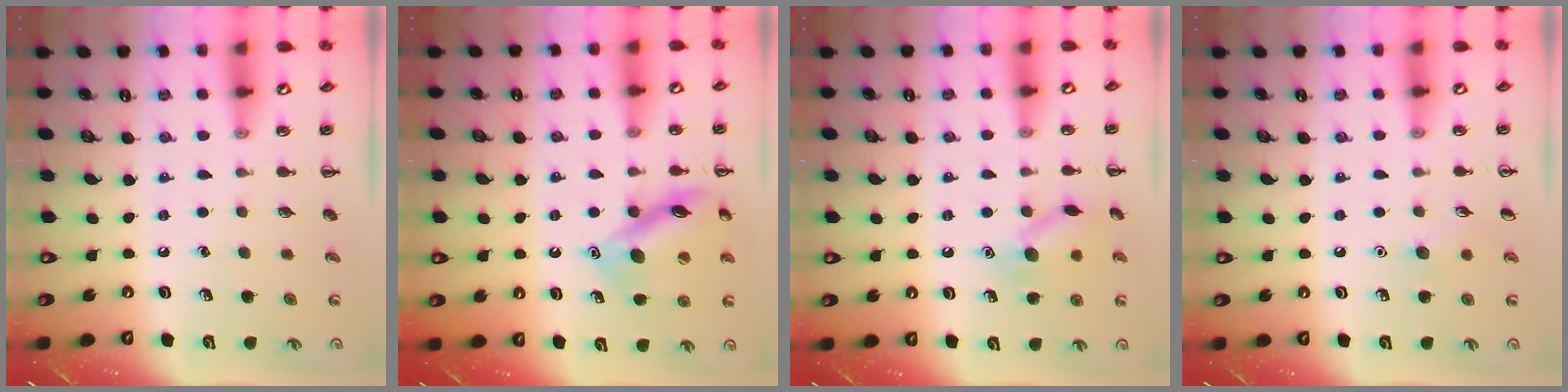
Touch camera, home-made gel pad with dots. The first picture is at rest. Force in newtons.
{"total": 12.8, "press": 12.8, "slide": 0.8}
{"total": 10.4, "press": 10.4, "slide": 0.5}
{"total": 5.6, "press": 5.3, "slide": 1.6}